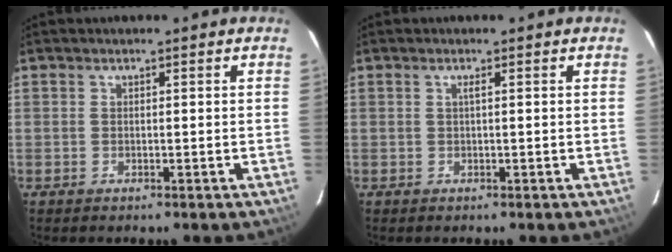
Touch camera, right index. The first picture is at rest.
{"total": 0.6, "force": [0.1, -0.1, 0.6], "torque": [-0.010, 0.003, -0.001]}